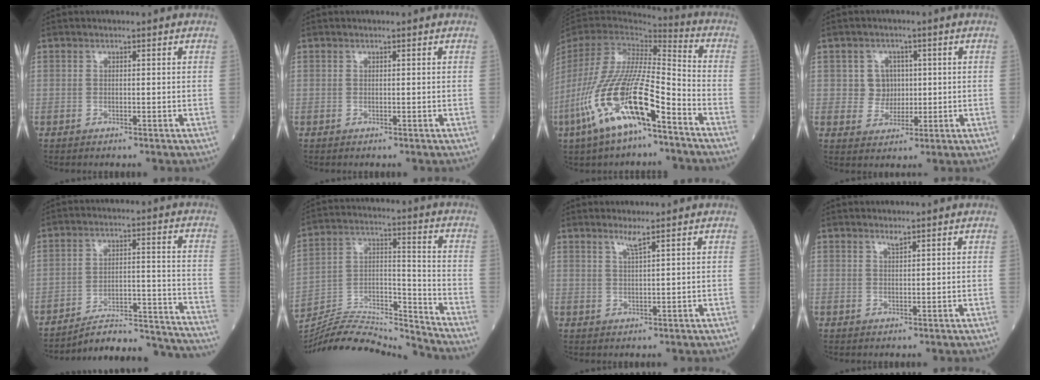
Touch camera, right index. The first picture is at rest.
{"total": 0.0}
{"total": 19.9, "force": [-10.4, 4.2, 16.5], "torque": [-0.370, -0.036, -0.196]}
{"total": 4.1, "force": [0.6, 4.0, 0.9], "torque": [-0.006, 0.010, 0.011]}
{"total": 19.6, "force": [-19.2, 0.8, 3.8], "torque": [-0.032, 0.020, -0.263]}
{"total": 17.8, "force": [-17.5, -0.5, 2.8], "torque": [-0.052, 0.039, -0.300]}
{"total": 1.8, "force": [1.3, -0.5, 1.1], "torque": [-0.026, -0.007, 0.027]}
{"total": 0.9, "force": [0.8, 0.0, 0.4], "torque": [-0.009, -0.005, 0.015]}